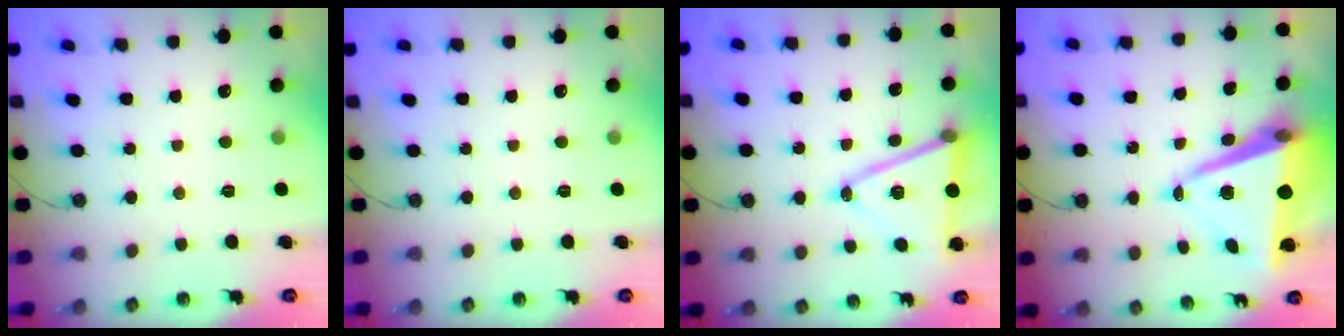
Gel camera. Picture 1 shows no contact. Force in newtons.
{"total": 0.0}
{"total": 14.5, "press": 14.0, "slide": 3.8}
{"total": 12.8, "press": 12.4, "slide": 3.2}